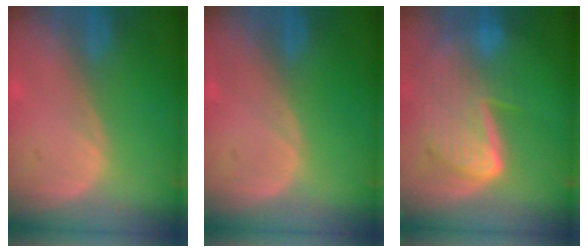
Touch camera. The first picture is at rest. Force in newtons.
{"total": 0.0}
{"total": 9.2, "press": 8.1, "slide": 4.3}